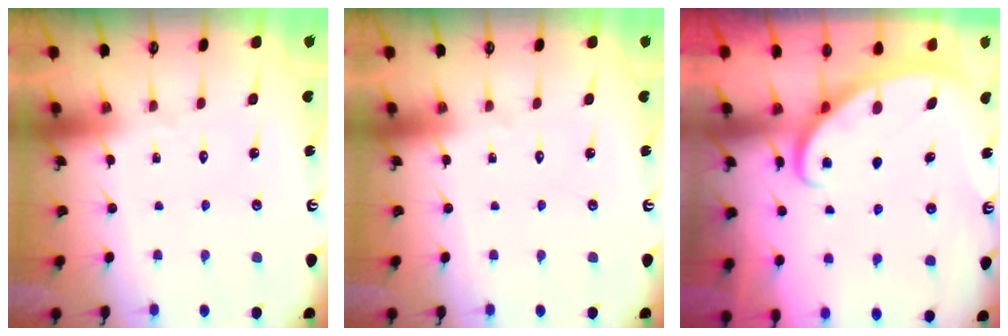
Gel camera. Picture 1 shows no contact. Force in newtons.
{"total": 0.0}
{"total": 2.5, "press": 2.5, "slide": 0.3}